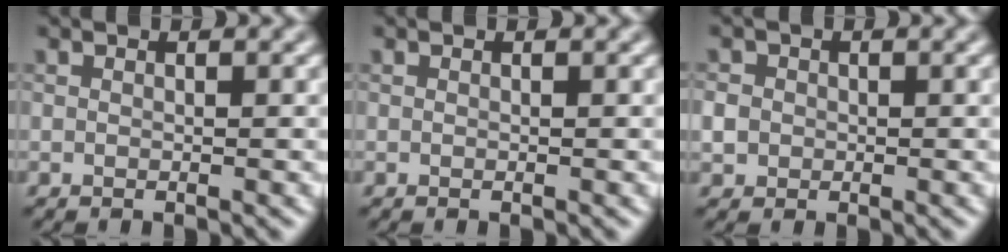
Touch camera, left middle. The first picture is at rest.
{"total": 0.0}
{"total": 1.6, "force": [-0.1, 1.6, 0.5], "torque": [-0.006, -0.001, -0.003]}